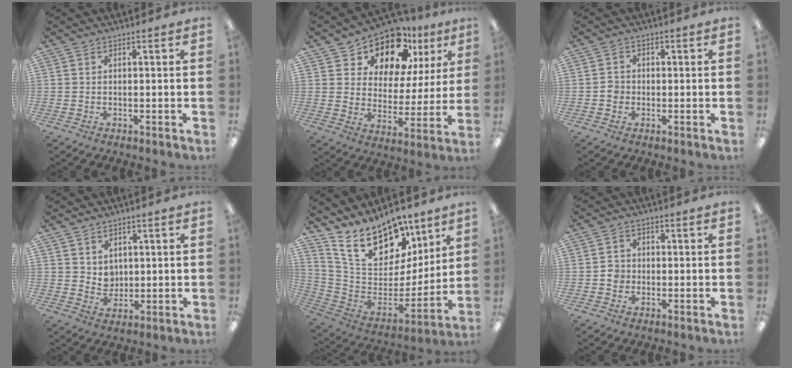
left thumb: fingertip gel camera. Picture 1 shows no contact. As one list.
[{"total": 14.2, "force": [11.5, 6.7, 5.0], "torque": [-0.093, -0.087, 0.207]}, {"total": 2.3, "force": [-0.5, 2.1, 0.8], "torque": [-0.014, 0.005, -0.011]}, {"total": 4.2, "force": [2.8, 3.2, 0.2], "torque": [-0.002, -0.014, 0.050]}, {"total": 19.7, "force": [14.4, 9.8, 9.2], "torque": [-0.158, -0.102, 0.261]}, {"total": 3.0, "force": [-0.5, 2.8, 1.0], "torque": [-0.010, 0.002, -0.012]}]